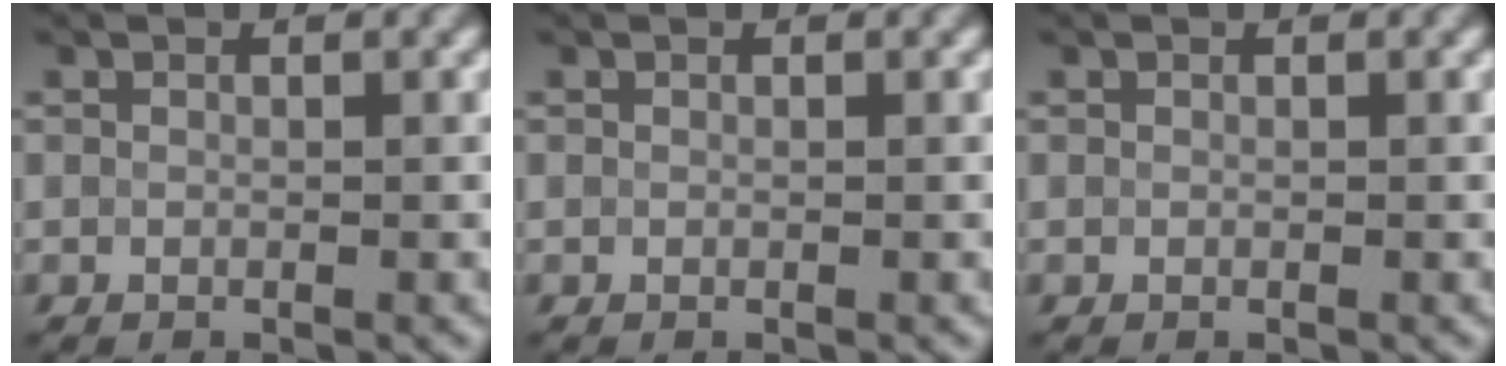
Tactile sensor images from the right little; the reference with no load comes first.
{"total": 0.0}
{"total": 0.0}